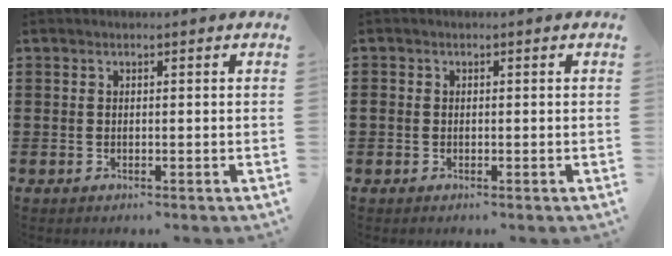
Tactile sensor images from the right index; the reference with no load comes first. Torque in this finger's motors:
{"motor_torque": [1.17, 0.97, 0.01, -0.02]}